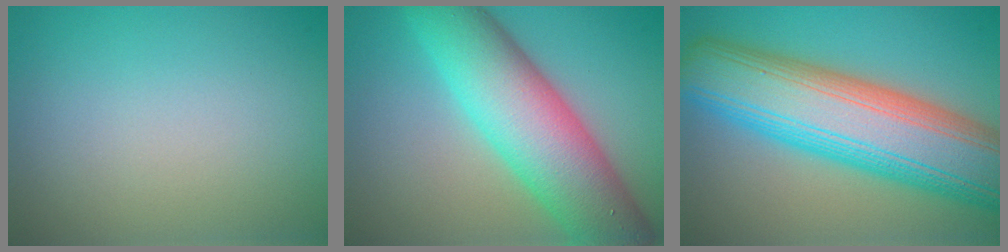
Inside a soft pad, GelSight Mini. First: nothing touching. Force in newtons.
{"total": 10.7, "press": 10.7, "slide": 0.2}
{"total": 13.8, "press": 13.8, "slide": 0.4}